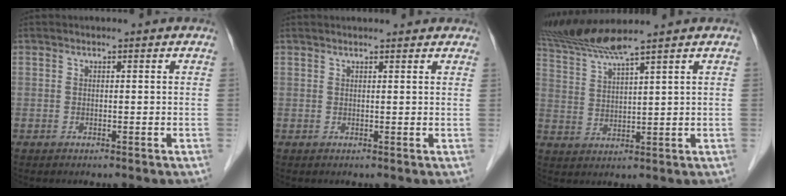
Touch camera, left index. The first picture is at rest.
{"total": 4.6, "force": [4.2, 0.9, 1.8], "torque": [-0.021, 0.025, 0.042]}
{"total": 6.6, "force": [5.7, -2.0, 2.5], "torque": [-0.066, -0.001, 0.120]}